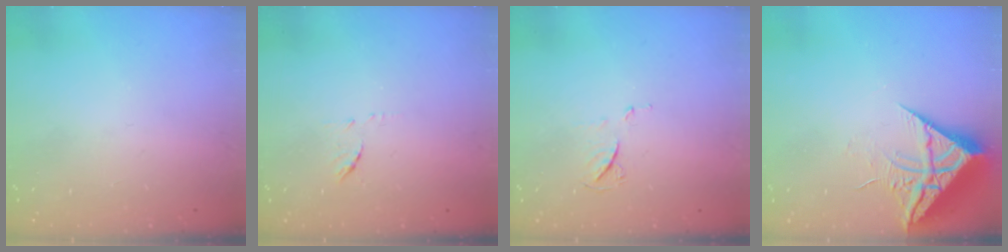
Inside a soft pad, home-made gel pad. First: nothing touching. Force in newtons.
{"total": 6.1, "press": 6.1, "slide": 0.3}
{"total": 6.0, "press": 6.0, "slide": 0.7}
{"total": 10.0, "press": 9.9, "slide": 1.0}